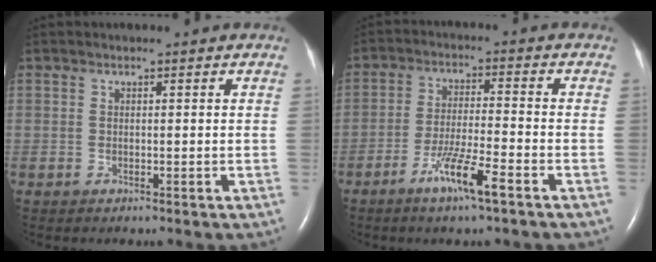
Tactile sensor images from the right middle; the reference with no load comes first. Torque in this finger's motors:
{"motor_torque": [0.69, -0.68, 0.38, 0.13]}